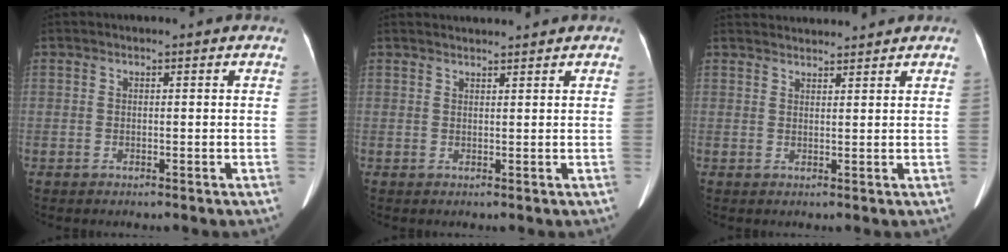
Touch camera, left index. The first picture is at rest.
{"total": 2.9, "force": [2.8, 0.1, 0.4], "torque": [-0.006, 0.024, 0.044]}
{"total": 5.6, "force": [5.6, 0.5, 0.8], "torque": [-0.013, 0.032, 0.079]}